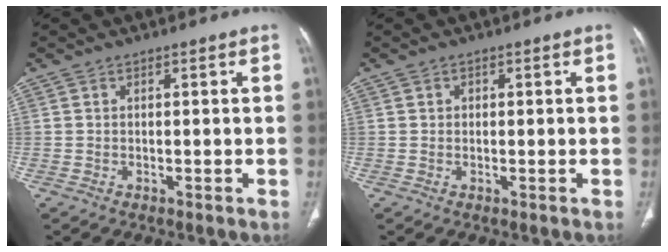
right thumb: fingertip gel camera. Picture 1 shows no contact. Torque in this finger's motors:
{"motor_torque": [-0.15, -0.12, -0.48, 0.14, 0.05]}